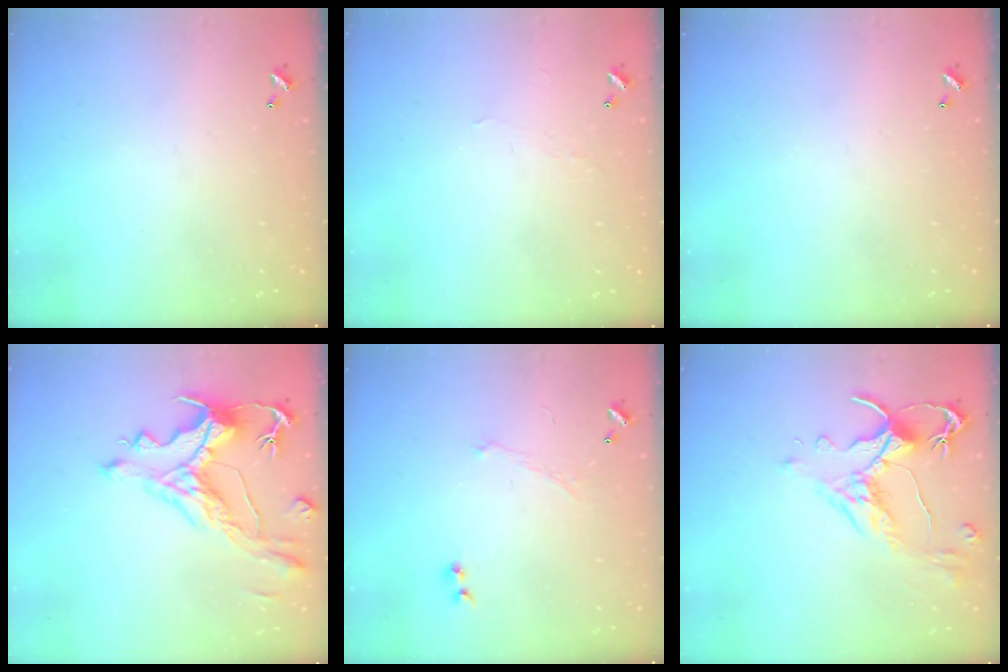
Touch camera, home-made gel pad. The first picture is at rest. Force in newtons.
{"total": 1.2, "press": 1.1, "slide": 0.3}
{"total": 0.0}
{"total": 4.1, "press": 3.7, "slide": 1.7}
{"total": 1.2, "press": 1.0, "slide": 0.8}
{"total": 2.6, "press": 2.2, "slide": 1.3}